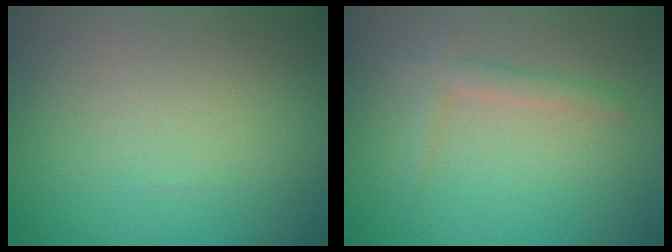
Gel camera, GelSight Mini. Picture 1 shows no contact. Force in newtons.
{"total": 1.8, "press": 1.7, "slide": 0.1}